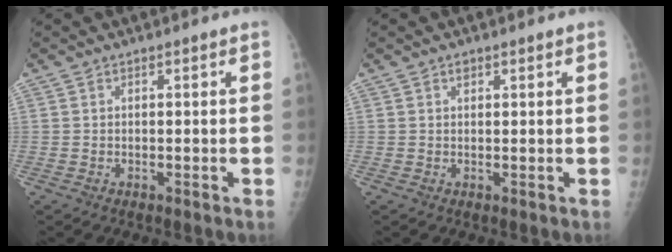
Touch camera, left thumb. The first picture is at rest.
{"total": 1.1, "force": [0.7, 0.7, 0.3], "torque": [0.008, -0.002, 0.008]}